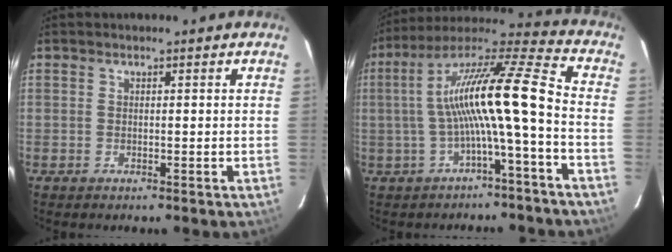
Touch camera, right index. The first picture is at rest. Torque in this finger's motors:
{"motor_torque": [1.31, -0.75, 1.05, 0.21]}